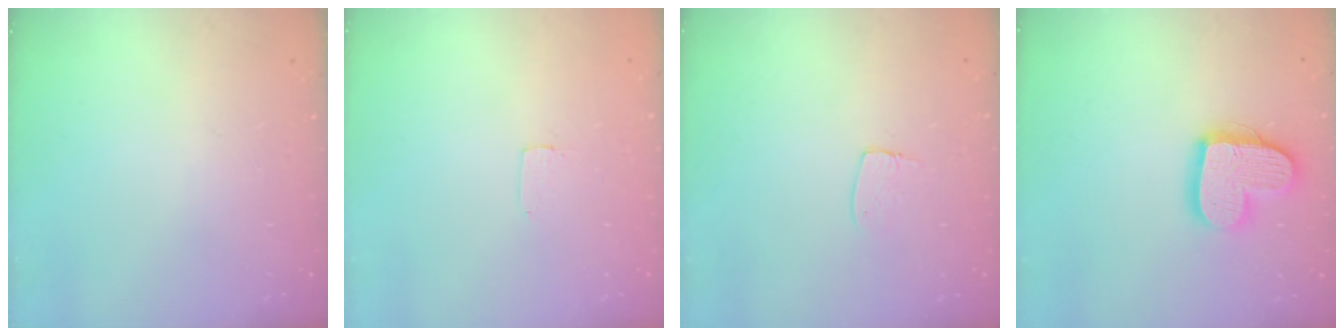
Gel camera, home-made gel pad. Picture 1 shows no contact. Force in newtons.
{"total": 1.7, "press": 1.7, "slide": 0.1}
{"total": 5.5, "press": 5.5, "slide": 0.3}
{"total": 16.1, "press": 16.1, "slide": 1.3}